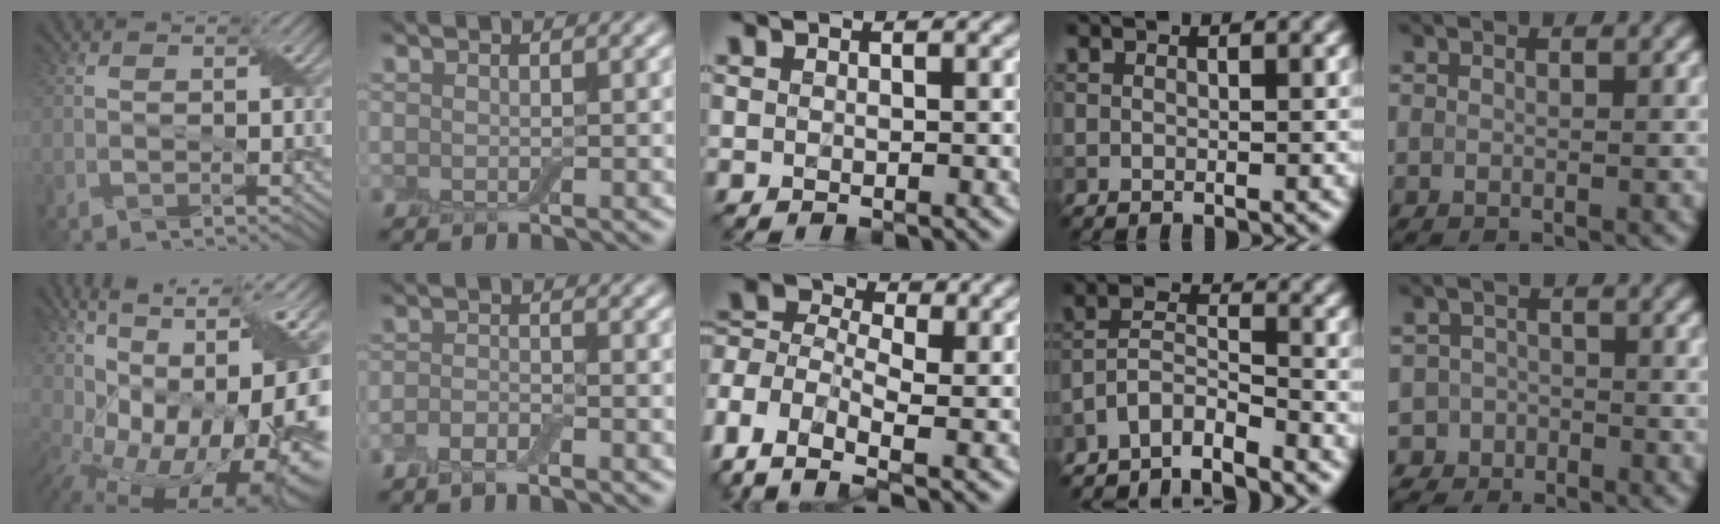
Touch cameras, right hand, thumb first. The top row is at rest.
{"thumb": {"total": 20.0, "force": [0.4, 9.1, 17.8], "torque": [-0.254, 0.031, 0.026]}, "index": {"total": 2.0, "force": [-1.2, 0.7, 1.5], "torque": [-0.030, 0.000, -0.026]}, "middle": {"total": 6.9, "force": [-3.1, 4.1, 4.6], "torque": [-0.103, 0.006, -0.082]}, "ring": {"total": 4.6, "force": [-4.3, 0.8, 1.5], "torque": [-0.027, -0.001, -0.084]}, "little": {"total": 3.6, "force": [-2.9, 1.5, -1.5], "torque": [0.045, 0.004, -0.046]}}